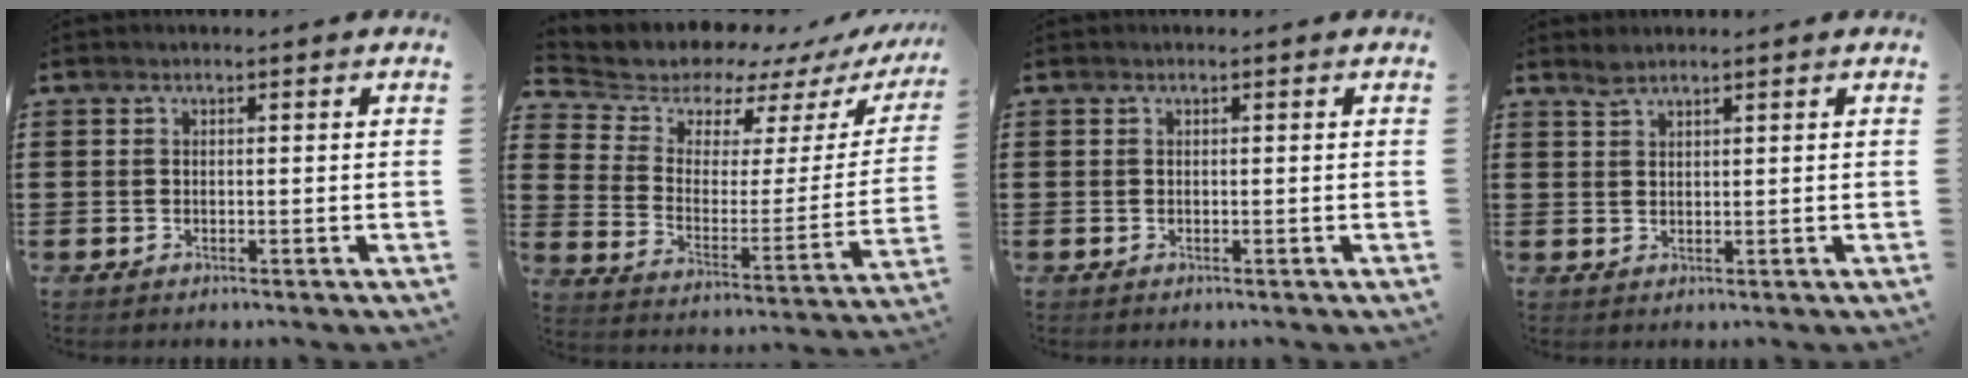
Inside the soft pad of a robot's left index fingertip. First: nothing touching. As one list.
[{"total": 7.6, "force": [7.2, 2.2, 0.8], "torque": [-0.047, -0.062, 0.121]}, {"total": 0.0}, {"total": 1.6, "force": [1.5, 0.3, 0.4], "torque": [-0.010, 0.000, 0.029]}]